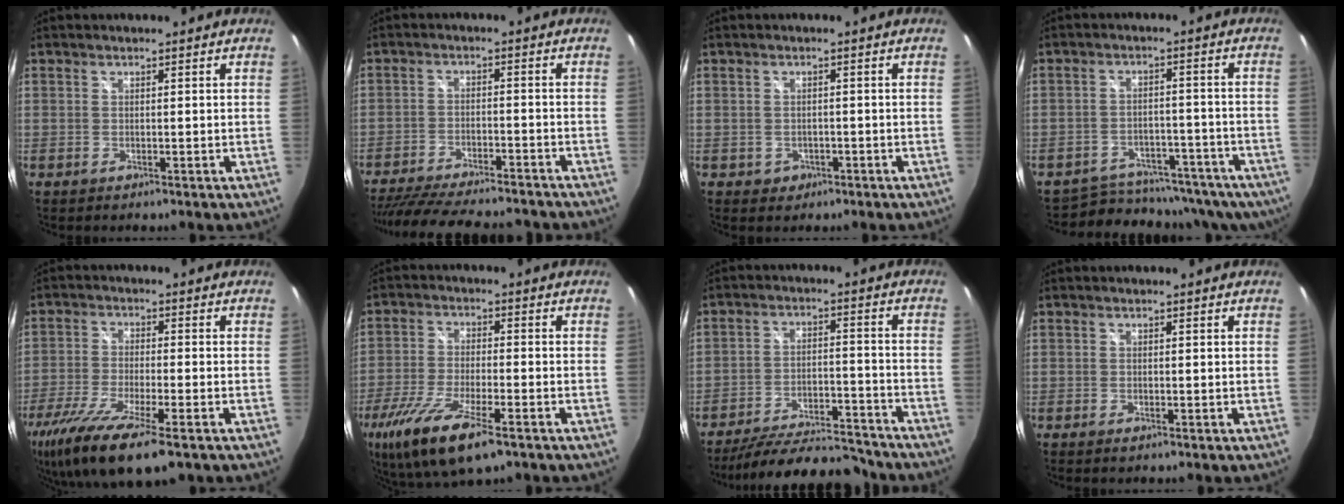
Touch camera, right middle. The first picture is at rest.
{"total": 21.1, "force": [-18.2, 4.8, 9.5], "torque": [-0.189, -0.027, -0.266]}
{"total": 2.3, "force": [-0.9, 2.1, 0.6], "torque": [-0.015, -0.001, -0.008]}
{"total": 16.6, "force": [-14.0, 7.0, 5.6], "torque": [-0.103, 0.006, -0.174]}
{"total": 15.6, "force": [-10.2, 3.2, 11.4], "torque": [-0.236, -0.061, -0.185]}
{"total": 15.1, "force": [-9.0, 4.1, 11.3], "torque": [-0.242, -0.050, -0.170]}
{"total": 19.8, "force": [-17.8, 4.4, 7.7], "torque": [-0.143, -0.008, -0.246]}
{"total": 0.7, "force": [-0.5, 0.2, 0.4], "torque": [-0.005, -0.004, -0.009]}